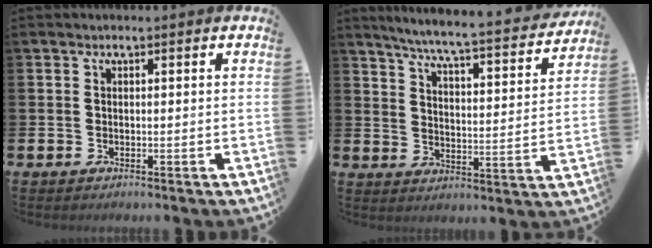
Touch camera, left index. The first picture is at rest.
{"total": 6.2, "force": [5.7, -0.1, 2.5], "torque": [-0.066, -0.050, 0.090]}